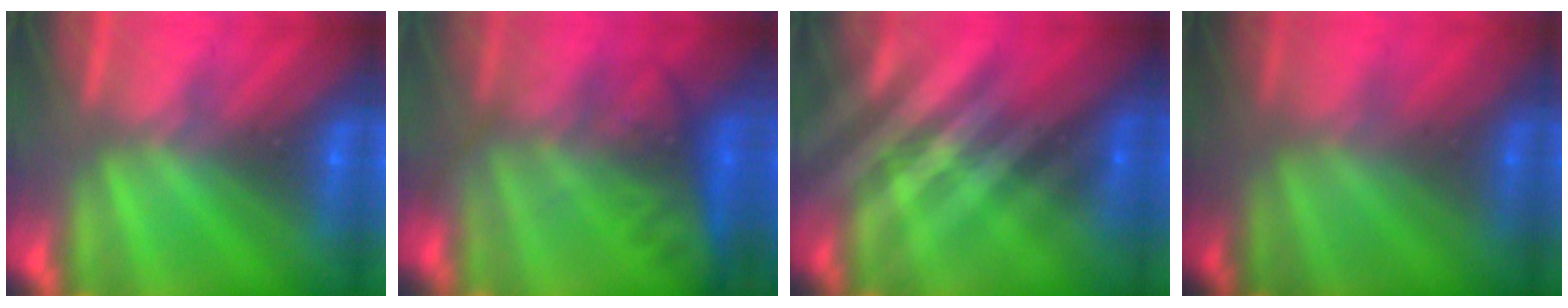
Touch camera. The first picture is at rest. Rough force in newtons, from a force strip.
{"total": 8.0}
{"total": 2.4}
{"total": 1.7}